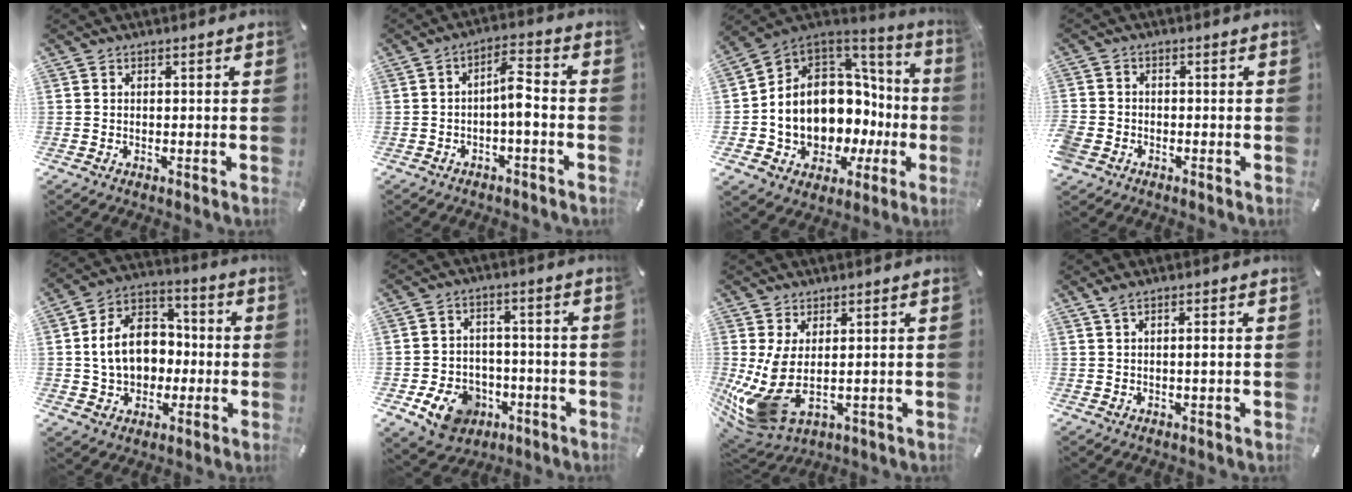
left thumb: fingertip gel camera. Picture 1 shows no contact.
{"total": 6.8, "force": [-1.4, 2.5, 6.1], "torque": [-0.107, 0.018, -0.024]}
{"total": 14.8, "force": [-0.4, 12.0, 8.8], "torque": [-0.186, -0.044, 0.007]}
{"total": 3.0, "force": [-1.5, 2.4, 1.0], "torque": [-0.026, 0.003, -0.033]}
{"total": 13.0, "force": [-1.3, 11.0, 6.9], "torque": [-0.145, 0.026, -0.017]}
{"total": 10.0, "force": [-4.5, 7.9, 4.1], "torque": [-0.070, 0.034, -0.076]}
{"total": 9.9, "force": [-0.4, 5.1, 8.5], "torque": [-0.198, -0.026, 0.000]}
{"total": 1.9, "force": [0.6, 0.0, 1.8], "torque": [-0.039, -0.001, 0.008]}